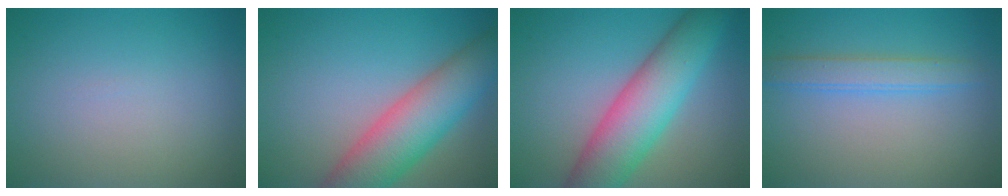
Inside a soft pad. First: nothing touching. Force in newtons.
{"total": 8.3, "press": 8.3, "slide": 0.5}
{"total": 8.5, "press": 8.5, "slide": 0.1}
{"total": 2.6, "press": 2.6, "slide": 0.1}